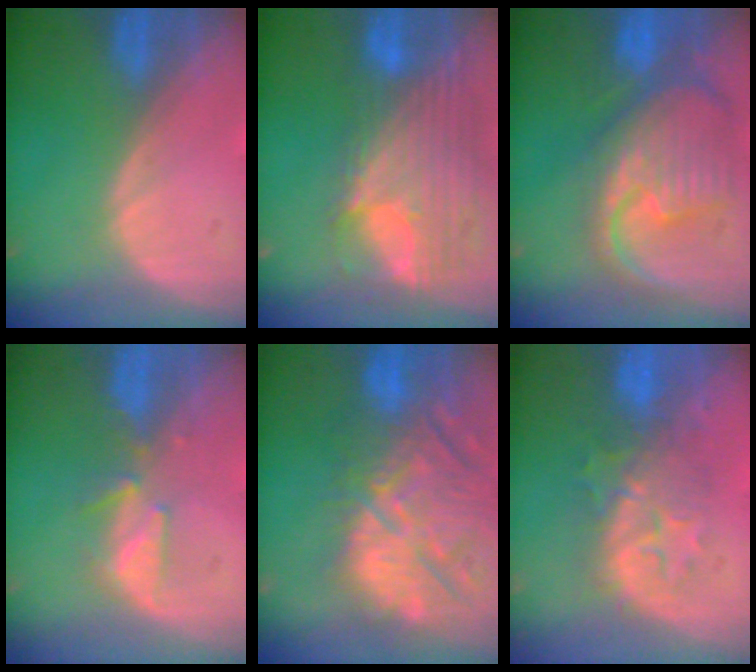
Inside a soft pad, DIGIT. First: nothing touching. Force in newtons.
{"total": 12.2, "press": 10.3, "slide": 6.5}
{"total": 12.2, "press": 10.5, "slide": 6.2}
{"total": 3.6, "press": 3.5, "slide": 0.5}
{"total": 14.5, "press": 12.7, "slide": 7.0}
{"total": 8.0, "press": 7.9, "slide": 1.5}